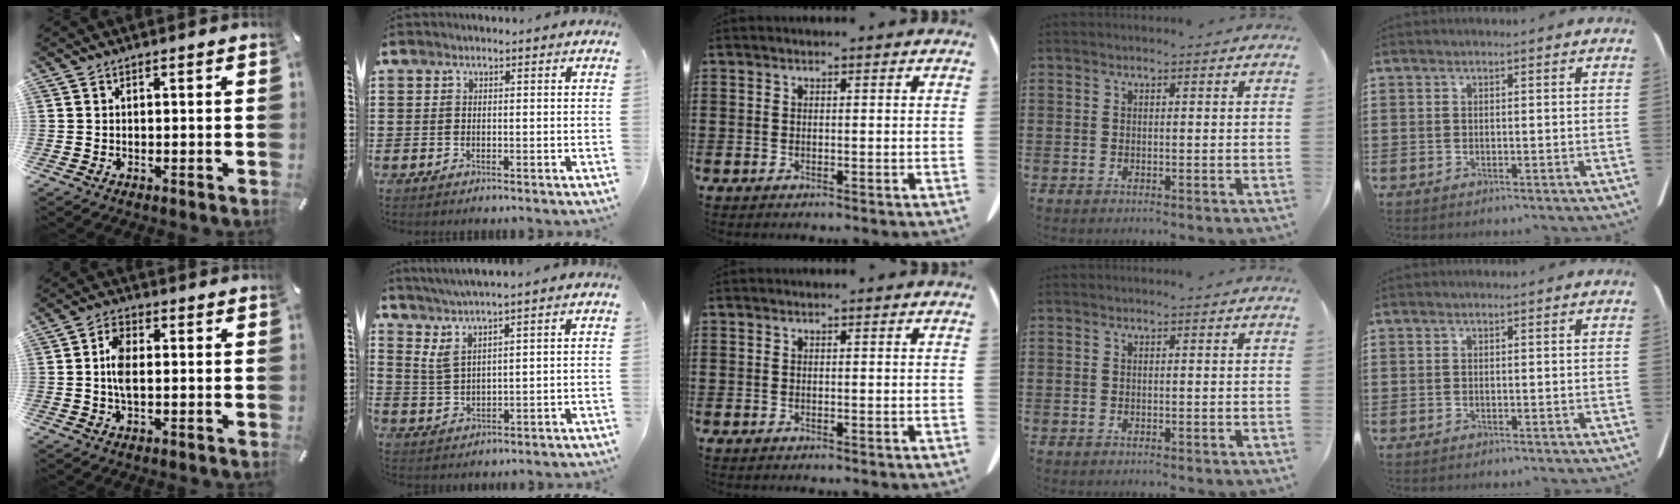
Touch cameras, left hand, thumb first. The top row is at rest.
{"thumb": {"total": 5.4, "force": [0.0, 2.8, 4.7], "torque": [-0.102, 0.003, -0.003]}, "index": {"total": 4.1, "force": [3.0, 0.5, 2.7], "torque": [-0.069, -0.011, 0.051]}}